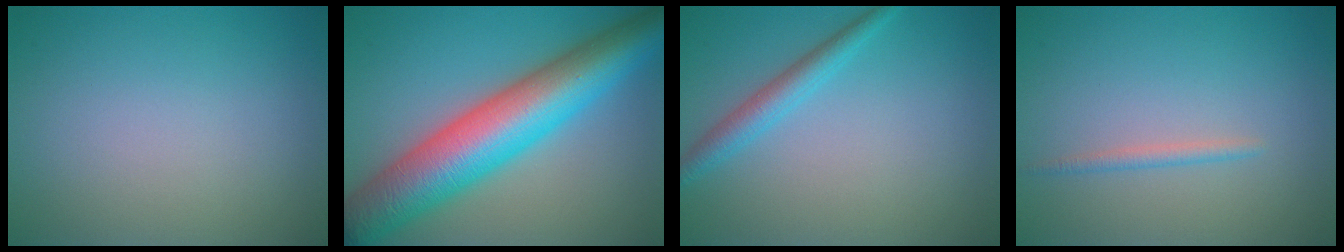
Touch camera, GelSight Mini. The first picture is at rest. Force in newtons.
{"total": 11.9, "press": 11.9, "slide": 0.2}
{"total": 2.5, "press": 2.5, "slide": 0.0}
{"total": 1.0, "press": 1.0, "slide": 0.1}